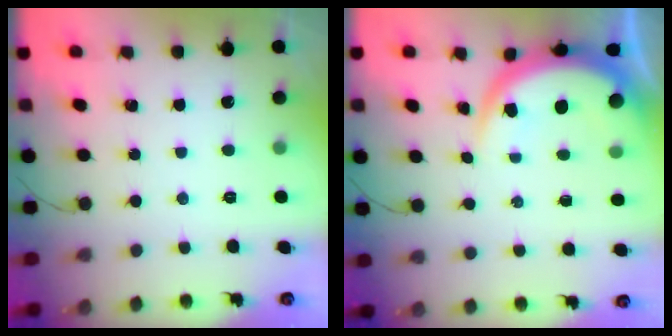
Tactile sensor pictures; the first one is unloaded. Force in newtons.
{"total": 8.2, "press": 8.1, "slide": 1.0}